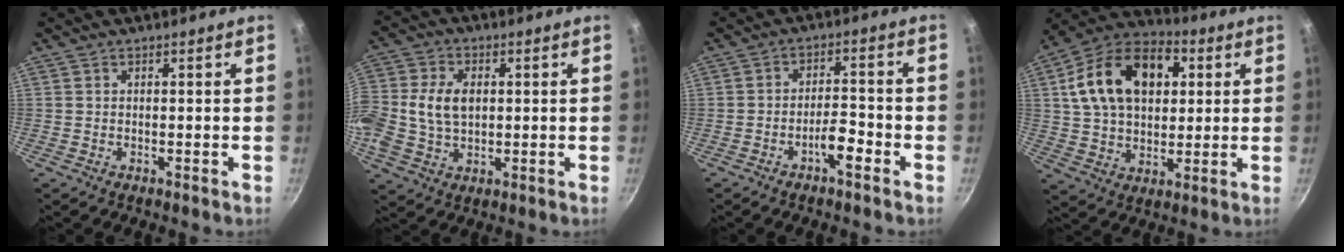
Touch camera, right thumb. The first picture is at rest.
{"total": 13.1, "force": [0.9, 9.6, 9.0], "torque": [-0.192, 0.027, 0.012]}
{"total": 5.0, "force": [-2.8, 1.6, 3.8], "torque": [-0.056, 0.030, -0.047]}
{"total": 20.4, "force": [5.4, 13.5, 14.3], "torque": [-0.219, 0.014, 0.080]}